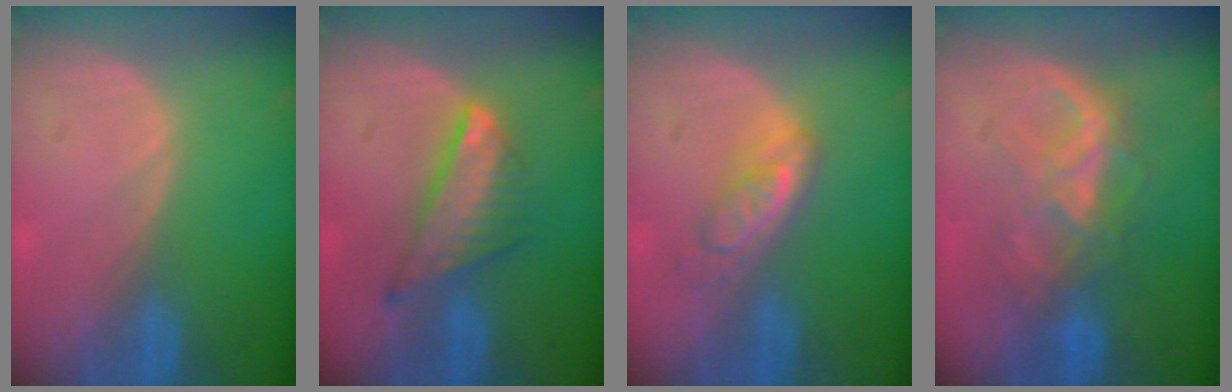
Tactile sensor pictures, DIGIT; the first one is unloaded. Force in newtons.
{"total": 7.6, "press": 6.5, "slide": 4.0}
{"total": 5.0, "press": 4.6, "slide": 2.0}
{"total": 6.5, "press": 6.5, "slide": 0.3}